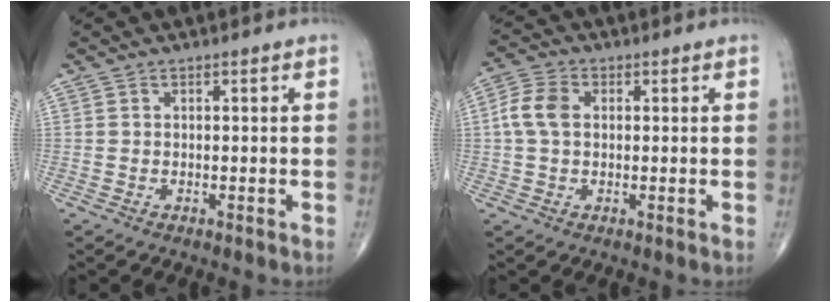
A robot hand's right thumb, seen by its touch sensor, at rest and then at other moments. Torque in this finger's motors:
{"motor_torque": [-0.10, 0.21, 0.25, -0.01, 0.14]}